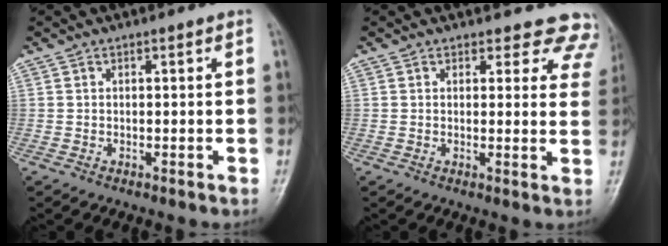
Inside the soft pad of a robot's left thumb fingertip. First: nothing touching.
{"total": 9.7, "force": [8.8, 4.1, 0.4], "torque": [0.060, -0.045, 0.061]}